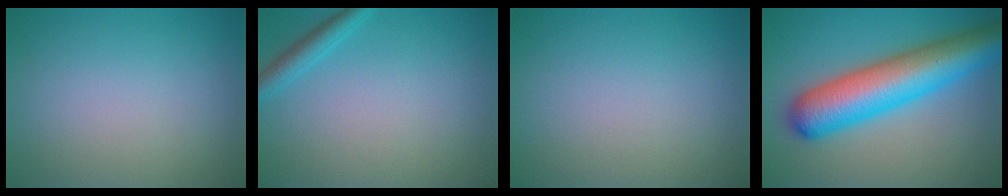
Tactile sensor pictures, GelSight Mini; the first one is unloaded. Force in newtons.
{"total": 2.0, "press": 2.0, "slide": 0.2}
{"total": 0.0}
{"total": 10.4, "press": 10.4, "slide": 0.3}